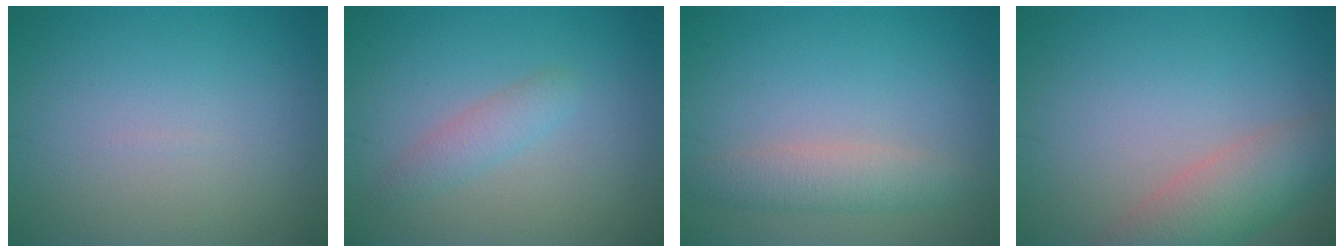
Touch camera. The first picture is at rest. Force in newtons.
{"total": 1.9, "press": 1.9, "slide": 0.0}
{"total": 2.8, "press": 2.8, "slide": 0.0}
{"total": 4.8, "press": 4.8, "slide": 0.5}